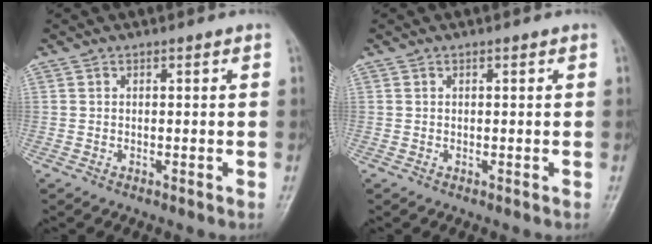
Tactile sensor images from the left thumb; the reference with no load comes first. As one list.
[{"total": 0.0}]